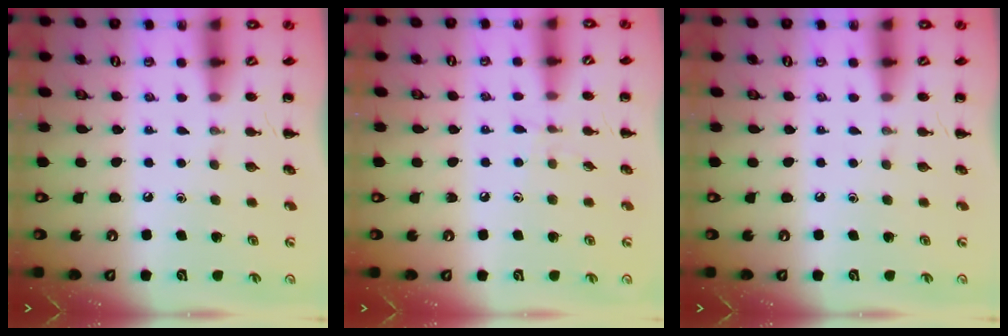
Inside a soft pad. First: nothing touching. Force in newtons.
{"total": 3.9, "press": 3.6, "slide": 1.5}
{"total": 0.0}